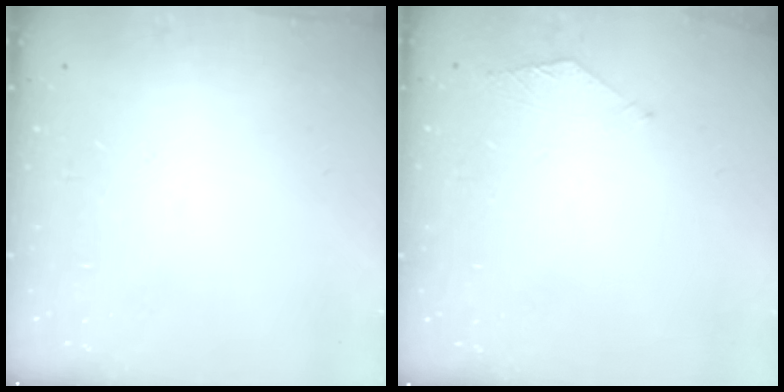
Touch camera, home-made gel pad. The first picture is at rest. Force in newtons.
{"total": 3.1, "press": 3.1, "slide": 0.4}